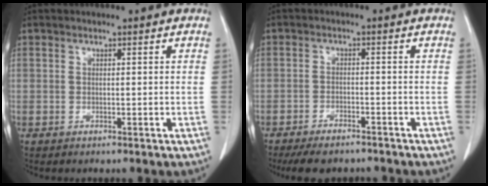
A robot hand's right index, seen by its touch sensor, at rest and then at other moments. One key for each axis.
{"total": 7.2, "fx": -6.2, "fy": 2.1, "fz": 2.9, "tx": -0.039, "ty": -0.009, "tz": -0.095}